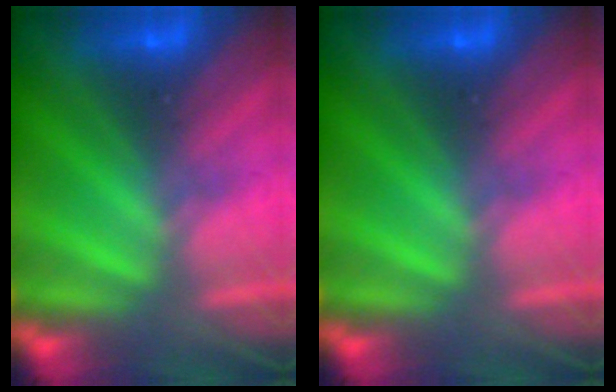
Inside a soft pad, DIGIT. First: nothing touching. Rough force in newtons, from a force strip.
{"total": 0.0}